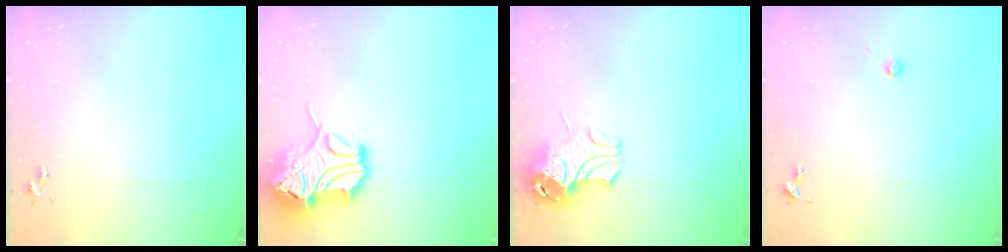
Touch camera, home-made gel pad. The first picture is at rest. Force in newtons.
{"total": 15.7, "press": 15.6, "slide": 2.3}
{"total": 9.7, "press": 9.6, "slide": 1.4}
{"total": 2.7, "press": 2.7, "slide": 0.2}